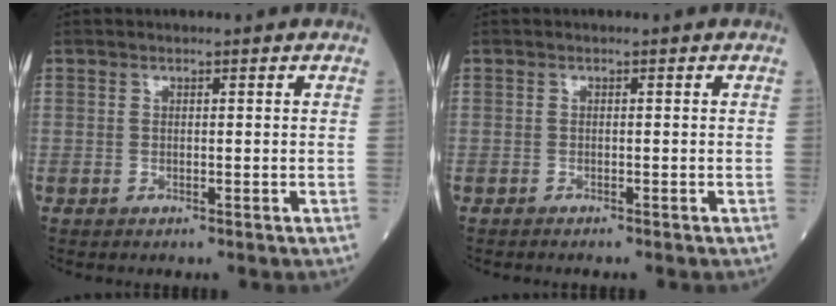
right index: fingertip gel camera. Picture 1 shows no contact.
{"total": 0.9, "force": [-0.9, 0.0, 0.1], "torque": [0.000, -0.001, -0.014]}